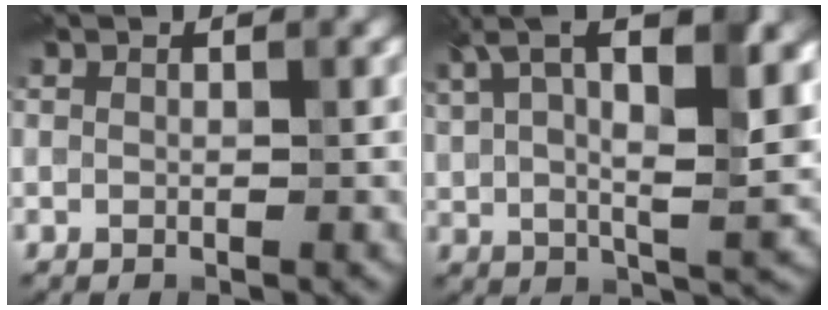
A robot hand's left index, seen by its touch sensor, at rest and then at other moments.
{"total": 12.0, "force": [5.4, 4.2, 9.9], "torque": [-0.174, 0.012, 0.089]}